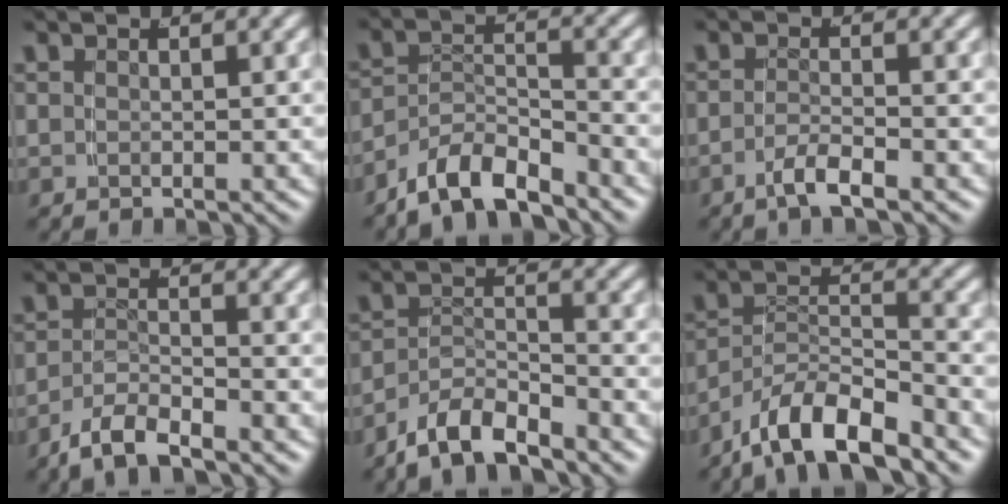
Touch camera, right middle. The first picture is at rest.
{"total": 5.5, "force": [-4.3, 2.4, 2.4], "torque": [-0.042, -0.005, -0.076]}
{"total": 2.5, "force": [-2.0, -0.1, 1.4], "torque": [-0.030, -0.004, -0.036]}
{"total": 3.8, "force": [-3.0, 1.3, 2.0], "torque": [-0.044, -0.007, -0.053]}
{"total": 5.0, "force": [-4.2, 2.0, 2.0], "torque": [-0.036, -0.002, -0.076]}
{"total": 6.2, "force": [-4.7, 2.5, 3.2], "torque": [-0.051, -0.005, -0.080]}